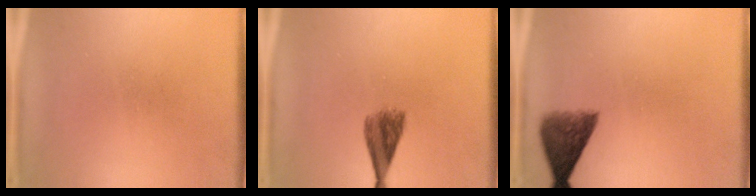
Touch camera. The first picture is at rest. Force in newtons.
{"total": 4.3}
{"total": 5.7}